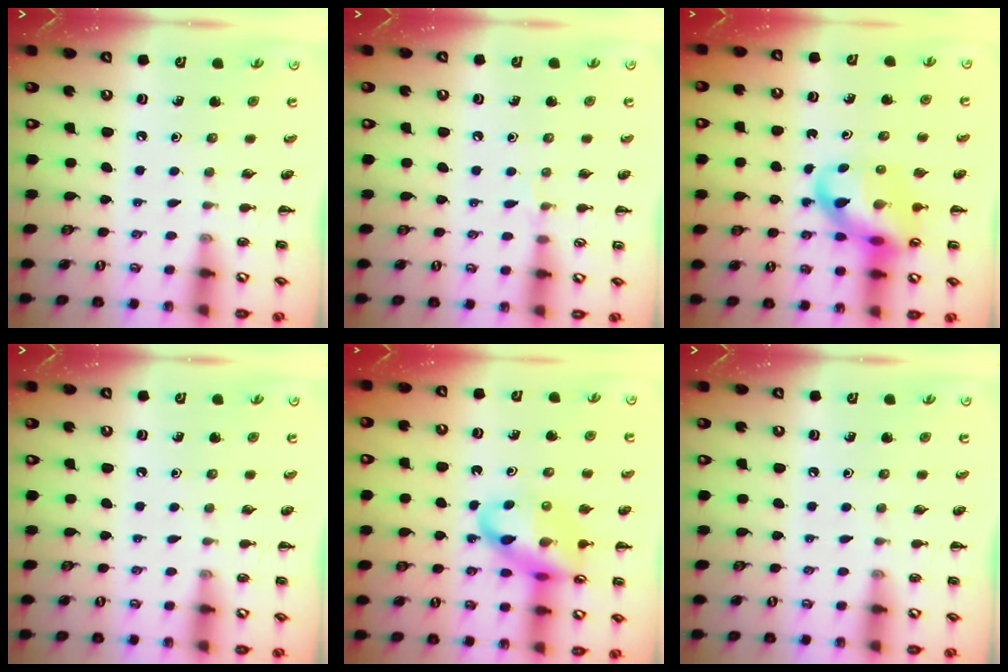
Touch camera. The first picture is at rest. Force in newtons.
{"total": 3.7, "press": 3.5, "slide": 1.2}
{"total": 13.6, "press": 13.0, "slide": 3.8}
{"total": 0.0}
{"total": 15.2, "press": 14.9, "slide": 2.8}
{"total": 0.0}